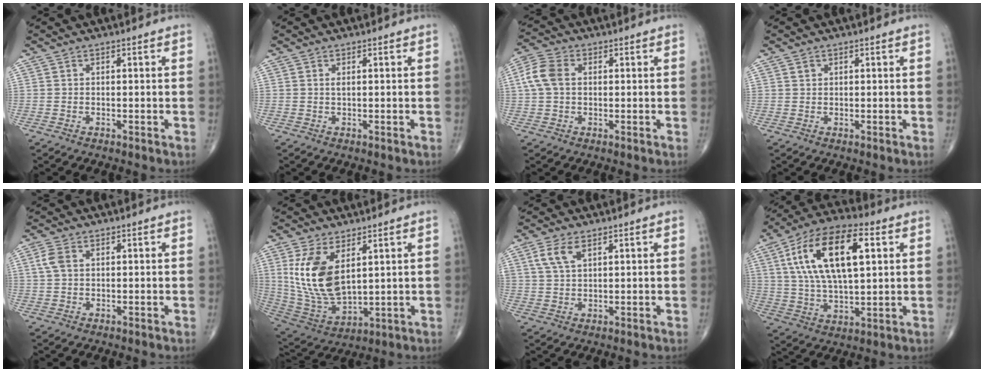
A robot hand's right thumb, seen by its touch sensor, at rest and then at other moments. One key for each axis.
{"total": 0.6, "fx": 0.1, "fy": 0.1, "fz": 0.6, "tx": -0.017, "ty": -0.002, "tz": 0.002}
{"total": 6.4, "fx": 0.8, "fy": 4.5, "fz": 4.5, "tx": -0.104, "ty": 0.018, "tz": 0.011}
{"total": 0.8, "fx": 0.4, "fy": 0.7, "fz": 0.3, "tx": 0.002, "ty": -0.001, "tz": 0.007}
{"total": 3.0, "fx": 0.7, "fy": 2.0, "fz": 2.2, "tx": -0.056, "ty": 0.008, "tz": 0.014}
{"total": 14.5, "fx": 4.3, "fy": 7.5, "fz": 11.6, "tx": -0.224, "ty": -0.023, "tz": 0.104}
{"total": 4.7, "fx": 2.2, "fy": 2.3, "fz": 3.5, "tx": -0.073, "ty": 0.002, "tz": 0.049}
{"total": 19.5, "fx": 5.5, "fy": 8.6, "fz": 16.6, "tx": -0.299, "ty": 0.007, "tz": 0.093}